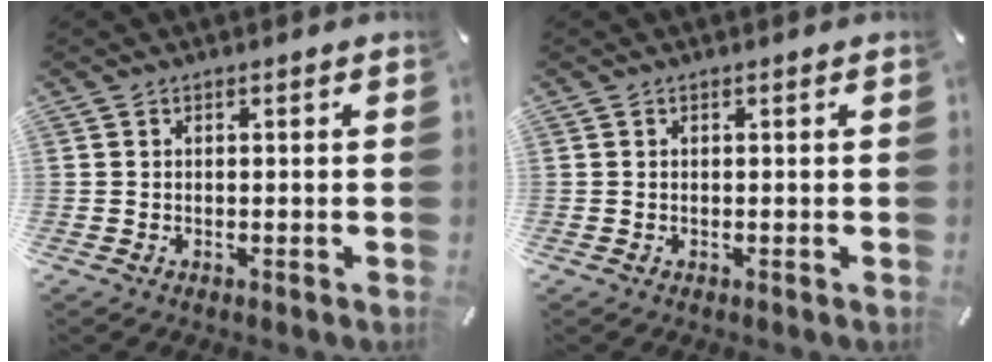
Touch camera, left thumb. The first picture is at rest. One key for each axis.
{"total": 0.0}